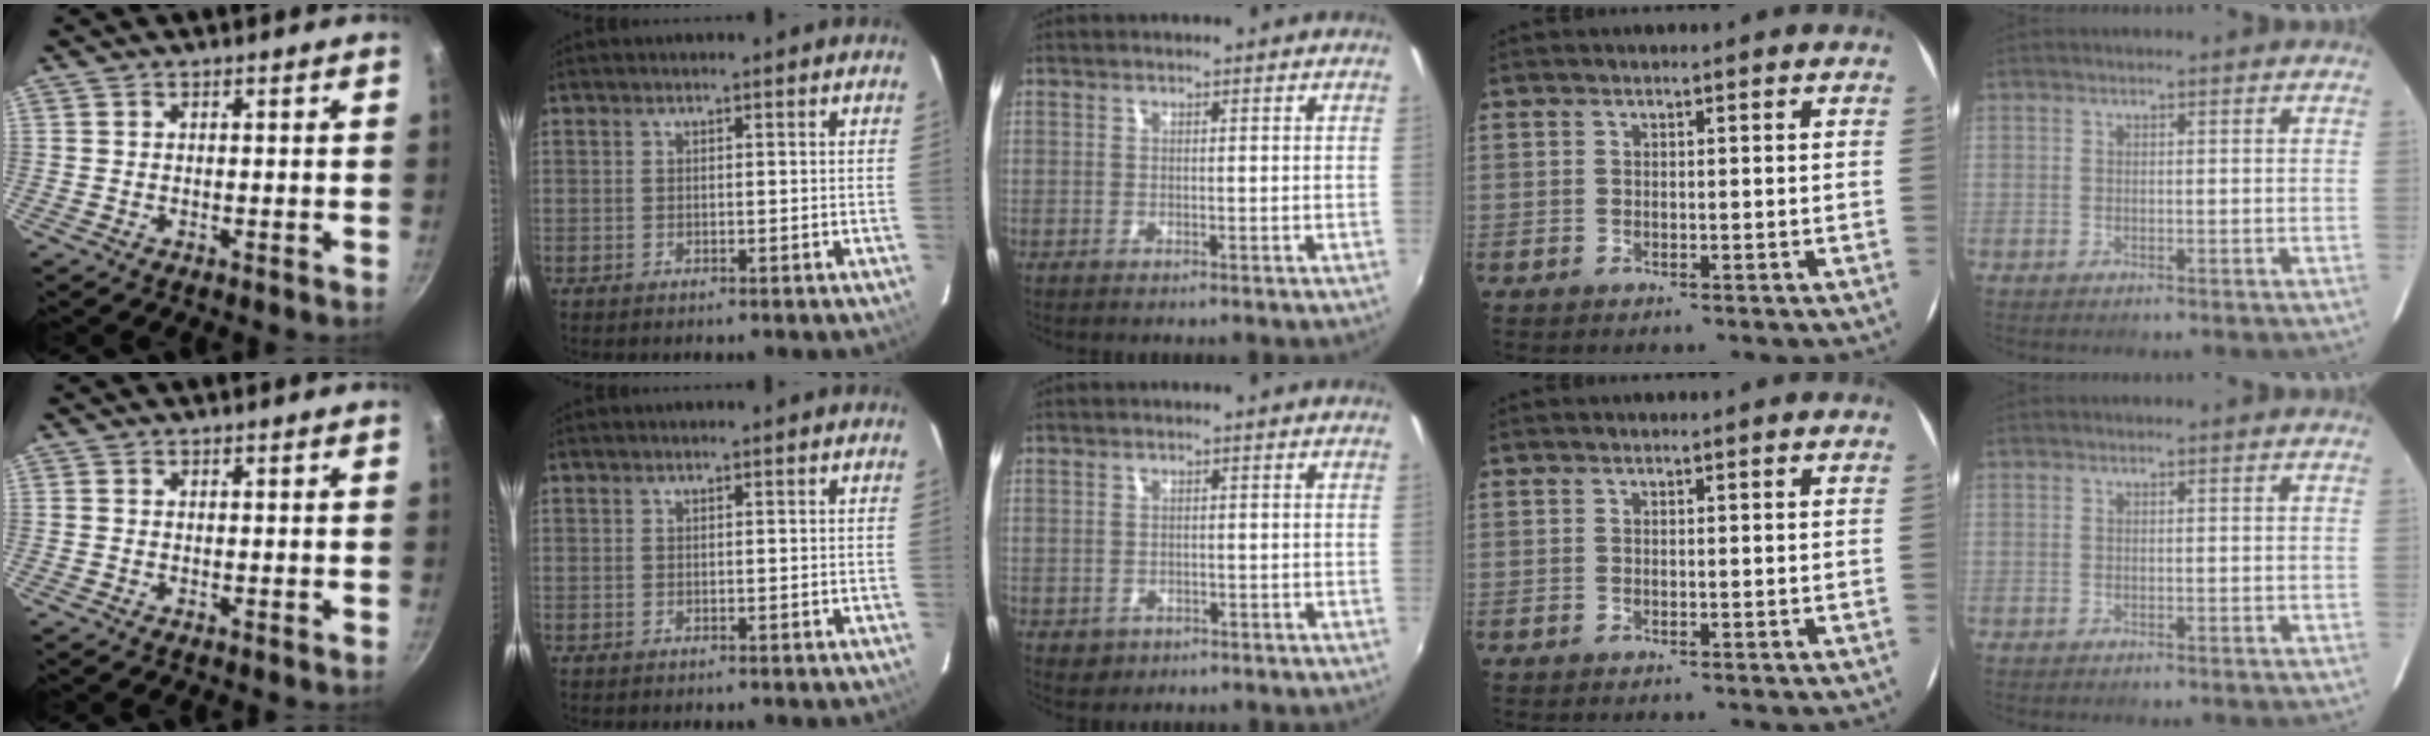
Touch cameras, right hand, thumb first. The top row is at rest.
{"middle": {"total": 3.5, "force": [-1.2, 3.0, 1.3], "torque": [-0.033, -0.006, -0.009]}}